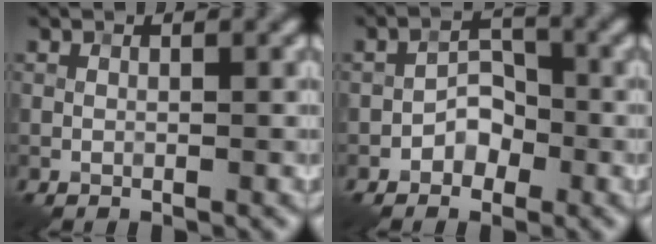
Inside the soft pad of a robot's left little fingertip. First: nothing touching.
{"total": 2.6, "force": [-1.3, 1.8, 1.2], "torque": [-0.014, 0.009, -0.026]}